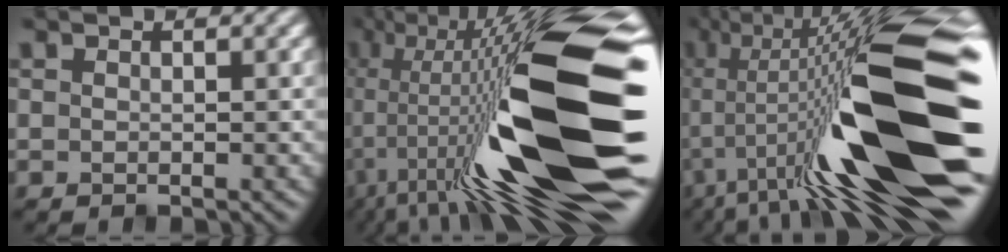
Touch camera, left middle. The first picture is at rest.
{"total": 19.8, "force": [-2.5, 6.2, 18.7], "torque": [-0.305, 0.016, -0.063]}
{"total": 18.4, "force": [-3.4, 4.7, 17.5], "torque": [-0.271, 0.029, -0.069]}